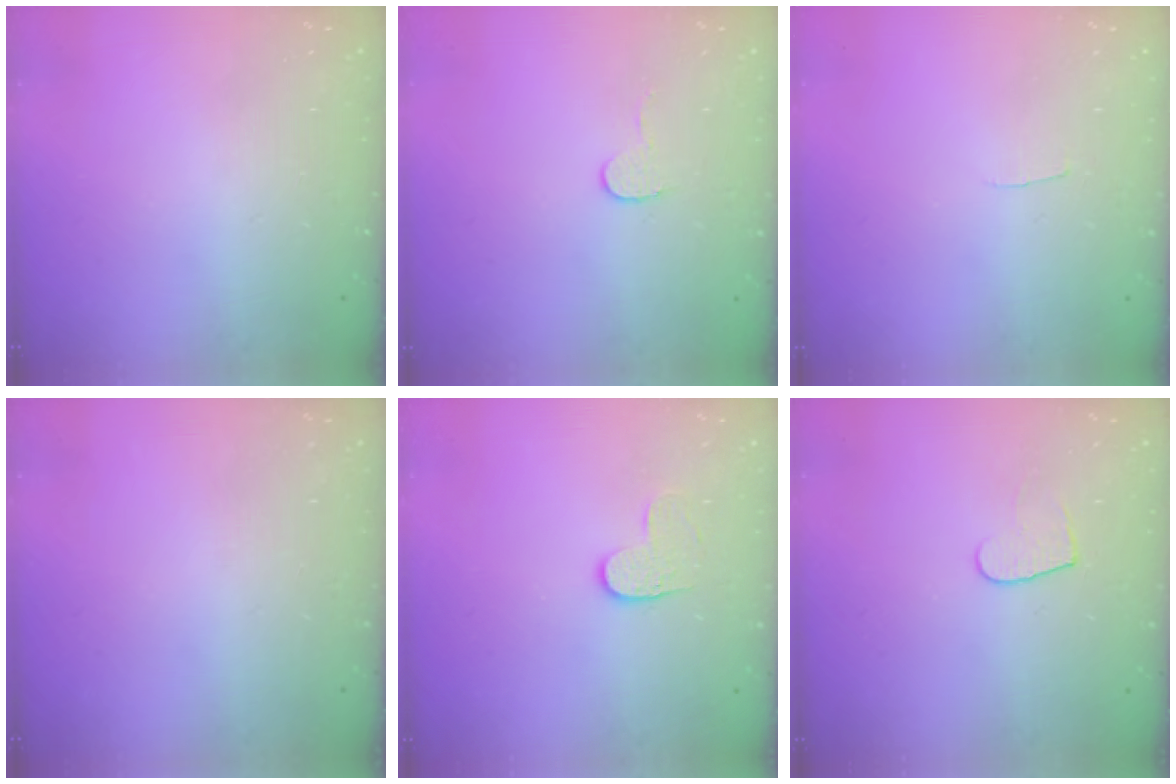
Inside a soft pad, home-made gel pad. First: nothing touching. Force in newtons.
{"total": 5.5, "press": 5.5, "slide": 0.4}
{"total": 2.0, "press": 2.0, "slide": 0.2}
{"total": 0.0}
{"total": 4.0, "press": 4.0, "slide": 0.4}
{"total": 6.0, "press": 6.0, "slide": 0.5}